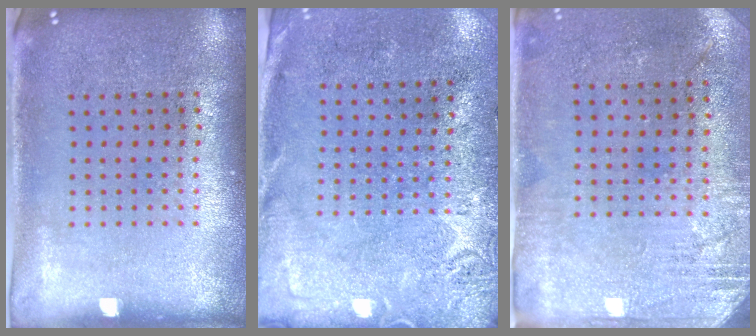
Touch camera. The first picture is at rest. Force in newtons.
{"total": 2.6, "press": 2.1, "slide": 1.6}
{"total": 2.8, "press": 2.4, "slide": 1.5}